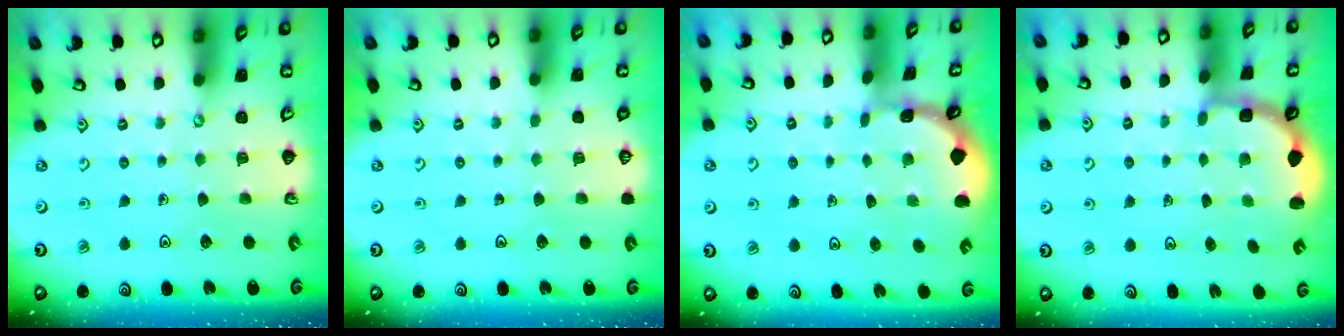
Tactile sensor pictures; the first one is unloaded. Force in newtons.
{"total": 0.0}
{"total": 0.5, "press": 0.5, "slide": 0.2}
{"total": 2.8, "press": 2.4, "slide": 1.4}